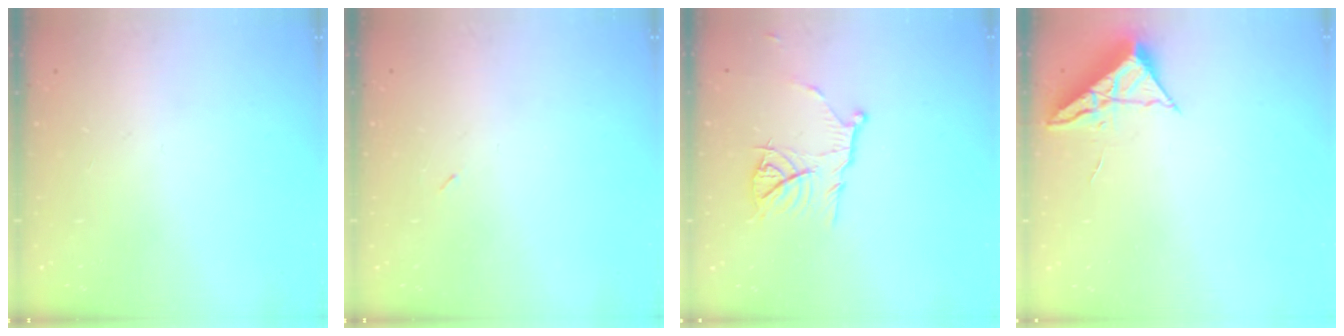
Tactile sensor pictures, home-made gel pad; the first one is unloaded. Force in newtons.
{"total": 2.2, "press": 2.1, "slide": 0.9}
{"total": 10.3, "press": 10.3, "slide": 0.6}
{"total": 6.9, "press": 6.9, "slide": 0.3}